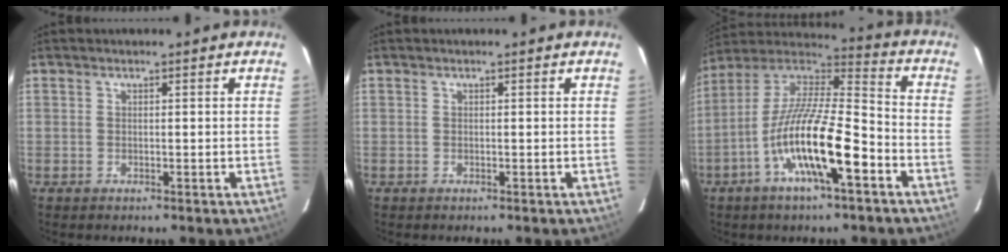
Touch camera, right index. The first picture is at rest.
{"total": 0.0}
{"total": 18.4, "force": [-7.9, 4.1, 16.1], "torque": [-0.296, -0.019, -0.155]}